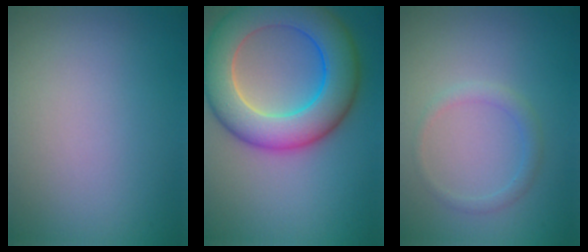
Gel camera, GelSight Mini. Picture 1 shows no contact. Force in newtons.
{"total": 10.1, "press": 10.1, "slide": 0.3}
{"total": 1.4, "press": 1.4, "slide": 0.1}